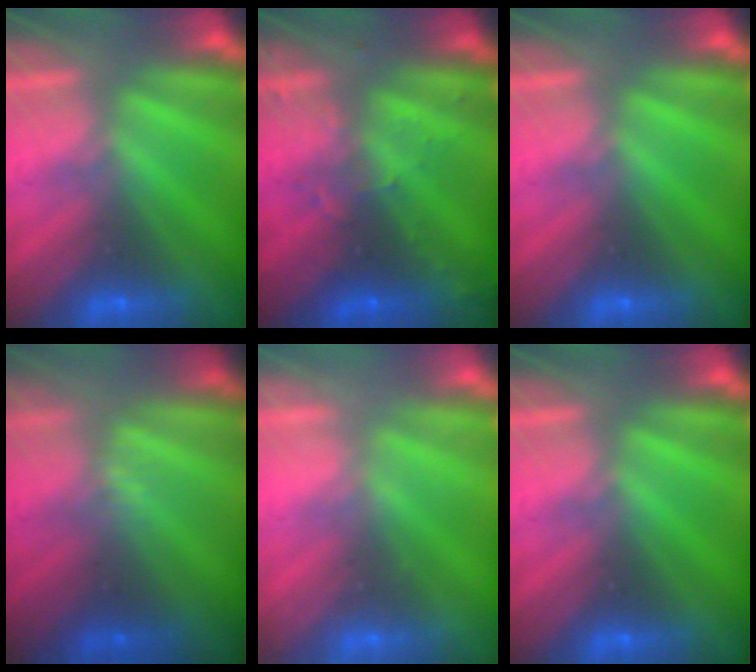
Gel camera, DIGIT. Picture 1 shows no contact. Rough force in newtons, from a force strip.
{"total": 3.0}
{"total": 0.0}
{"total": 2.3}
{"total": 2.3}
{"total": 0.0}